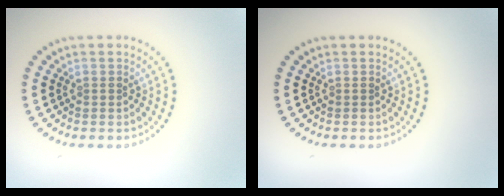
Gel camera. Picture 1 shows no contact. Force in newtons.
{"total": 0.0}